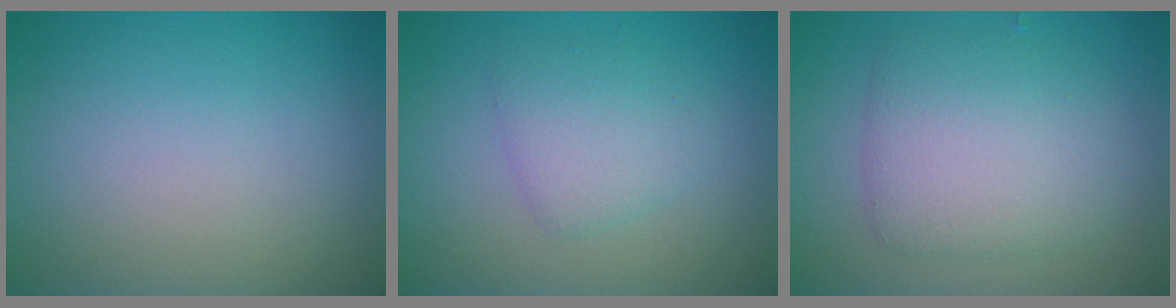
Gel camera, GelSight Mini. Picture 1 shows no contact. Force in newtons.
{"total": 2.8, "press": 2.8, "slide": 0.2}
{"total": 5.1, "press": 5.1, "slide": 0.1}